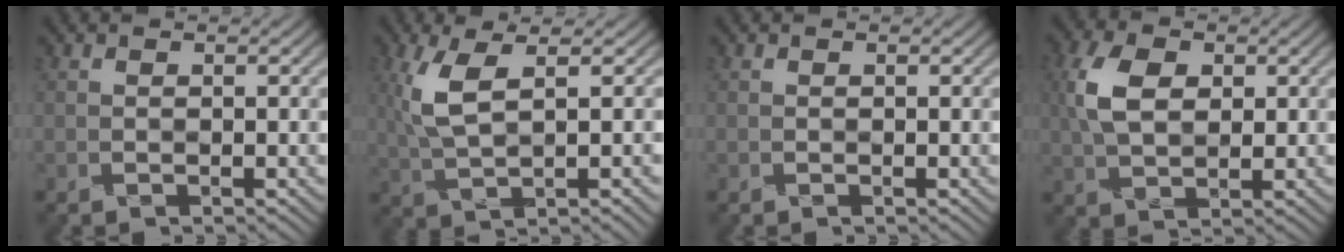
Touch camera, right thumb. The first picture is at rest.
{"total": 6.7, "force": [1.4, 2.1, 6.2], "torque": [-0.143, 0.008, 0.022]}
{"total": 0.0}
{"total": 7.2, "force": [1.3, 4.7, 5.3], "torque": [-0.125, 0.010, 0.020]}